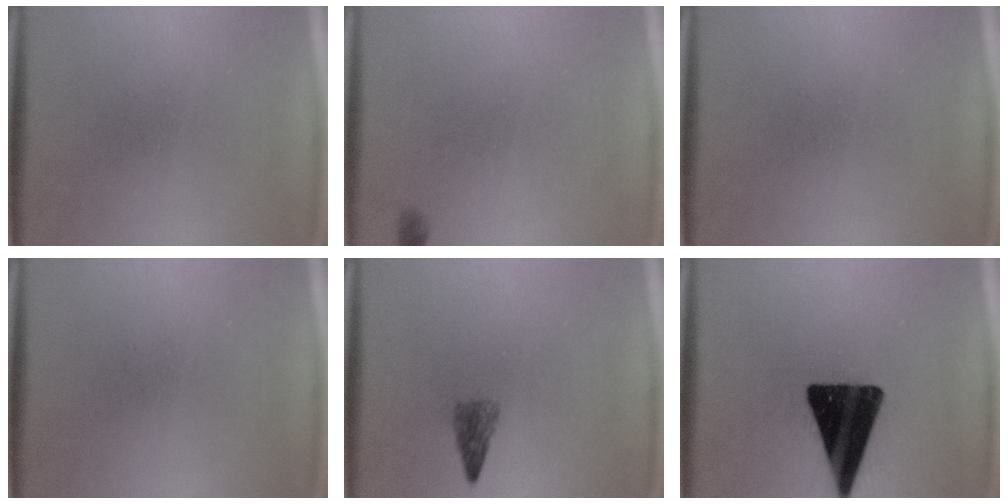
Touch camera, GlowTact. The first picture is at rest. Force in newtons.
{"total": 0.7}
{"total": 0.0}
{"total": 0.0}
{"total": 2.2}
{"total": 18.0}